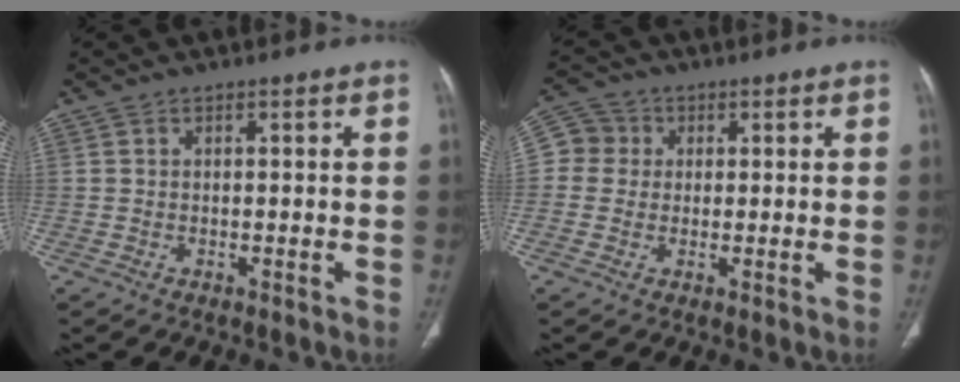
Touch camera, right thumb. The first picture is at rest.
{"total": 5.9, "force": [0.8, 5.6, 1.4], "torque": [-0.007, 0.011, 0.010]}